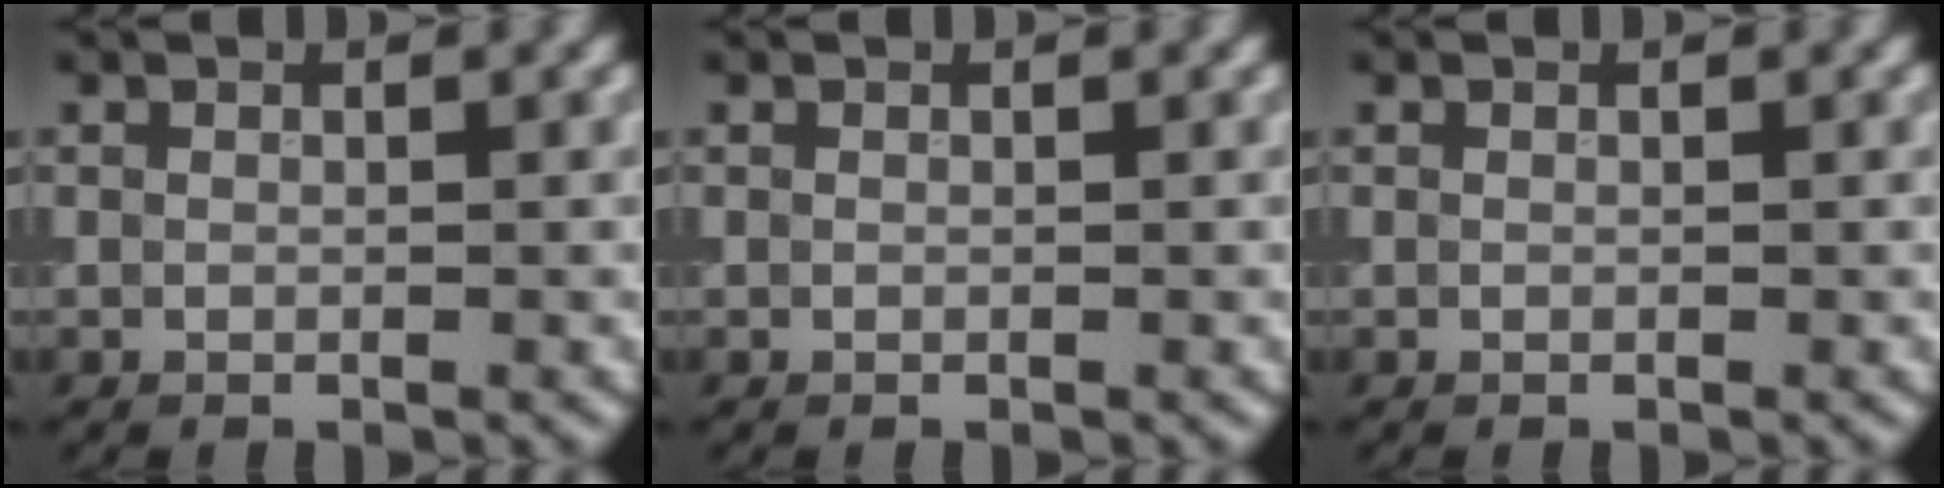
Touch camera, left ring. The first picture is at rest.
{"total": 0.0}
{"total": 0.0}